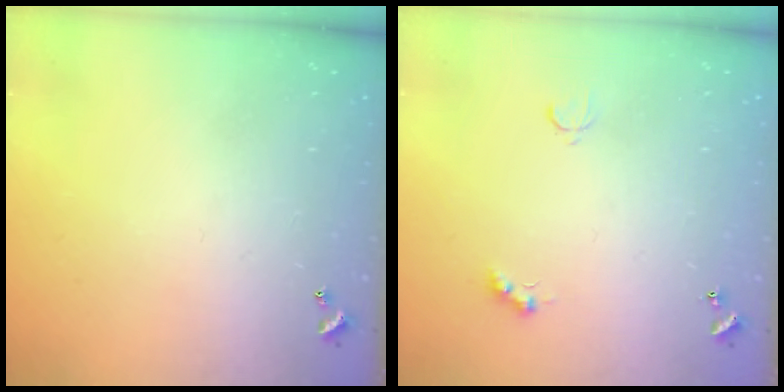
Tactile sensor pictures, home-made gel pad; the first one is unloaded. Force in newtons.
{"total": 1.7, "press": 1.5, "slide": 0.6}